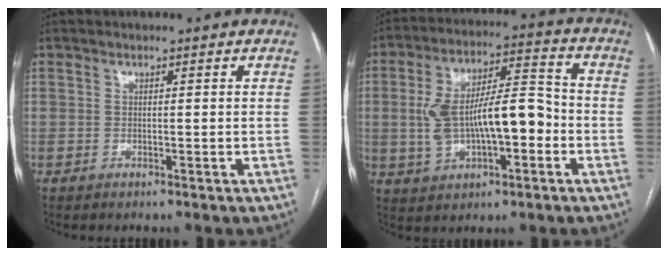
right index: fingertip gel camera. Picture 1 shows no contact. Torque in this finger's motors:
{"motor_torque": [0.56, -0.22, 0.52, 0.21]}